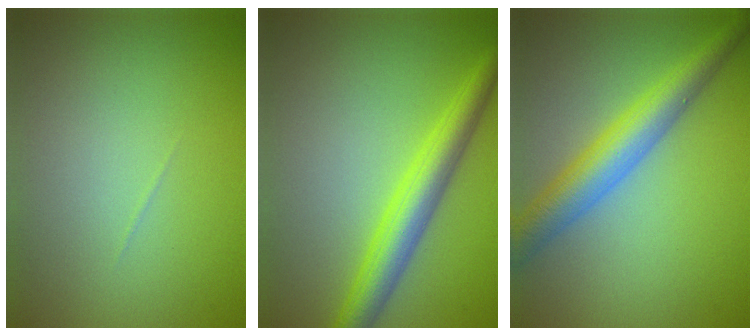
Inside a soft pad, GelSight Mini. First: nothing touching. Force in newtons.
{"total": 4.8, "press": 4.8, "slide": 0.1}
{"total": 5.6, "press": 5.6, "slide": 0.2}